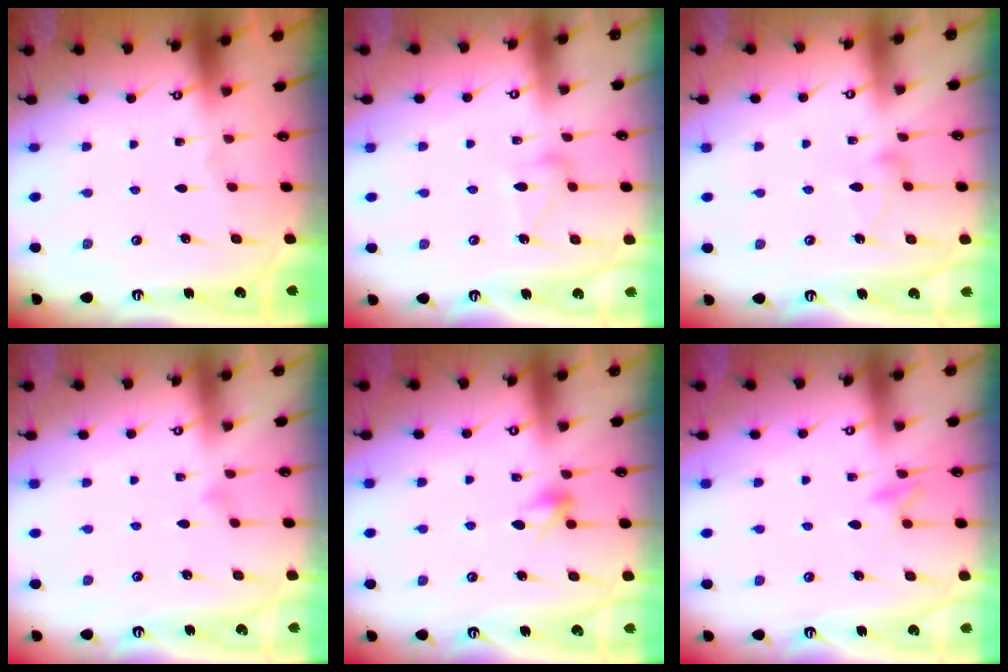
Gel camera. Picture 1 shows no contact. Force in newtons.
{"total": 10.1, "press": 10.0, "slide": 0.4}
{"total": 6.5, "press": 6.5, "slide": 0.3}
{"total": 4.1, "press": 4.1, "slide": 0.3}
{"total": 6.3, "press": 6.3, "slide": 1.1}
{"total": 9.3, "press": 9.3, "slide": 0.9}